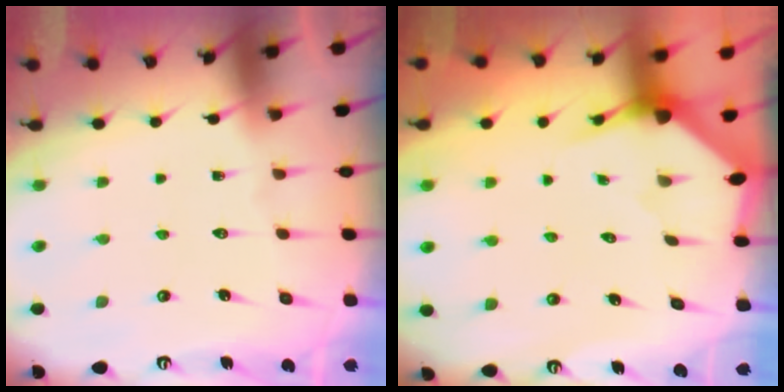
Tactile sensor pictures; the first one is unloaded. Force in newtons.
{"total": 2.8, "press": 2.8, "slide": 0.3}